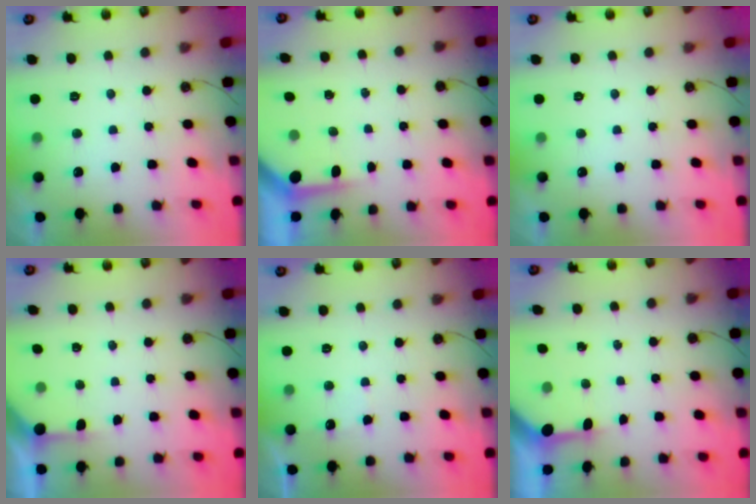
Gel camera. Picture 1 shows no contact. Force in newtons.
{"total": 3.8, "press": 3.8, "slide": 0.3}
{"total": 0.0}
{"total": 2.6, "press": 2.6, "slide": 0.4}
{"total": 2.5, "press": 2.5, "slide": 0.5}
{"total": 3.3, "press": 3.3, "slide": 0.3}